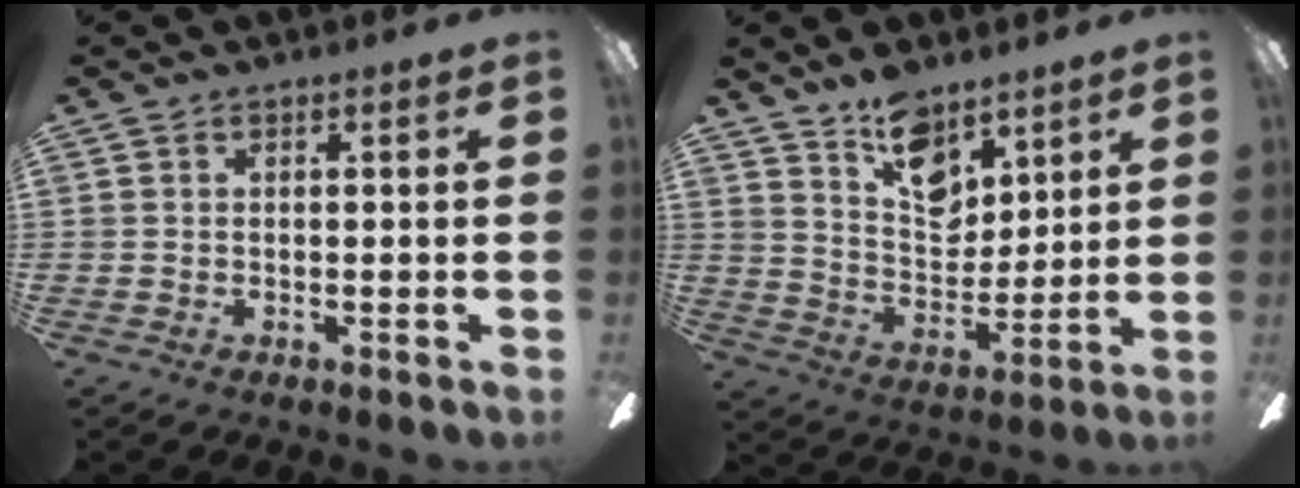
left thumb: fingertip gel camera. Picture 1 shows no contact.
{"total": 12.8, "force": [8.9, 7.3, 5.5], "torque": [-0.081, -0.050, 0.166]}